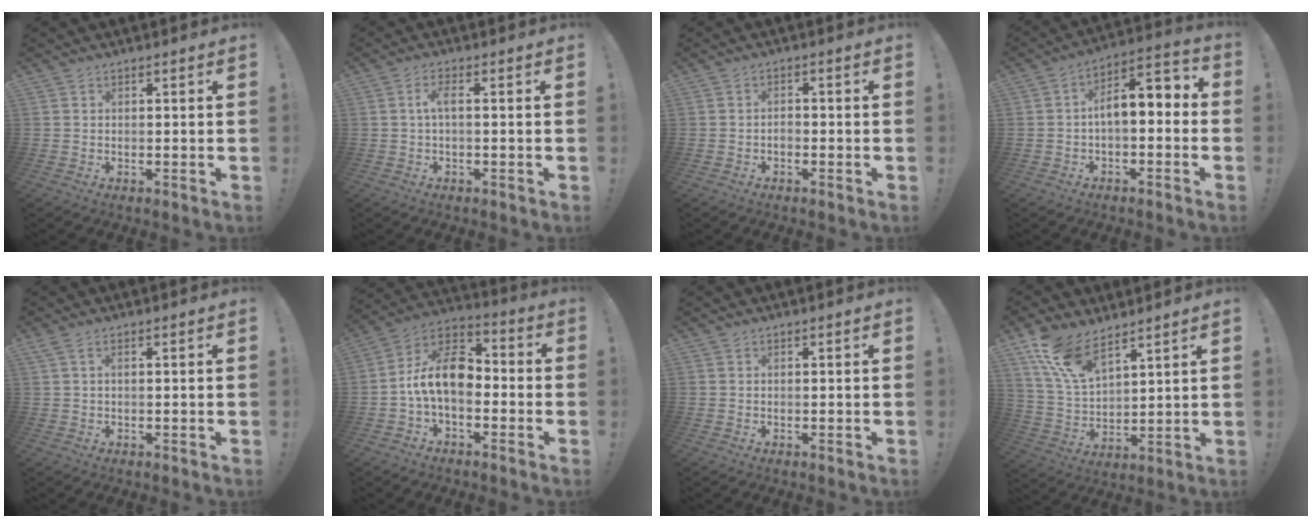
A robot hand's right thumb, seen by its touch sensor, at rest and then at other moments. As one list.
[{"total": 3.7, "force": [0.0, 0.9, 3.6], "torque": [-0.076, 0.003, -0.005]}, {"total": 1.4, "force": [-0.9, 0.8, 0.7], "torque": [-0.011, 0.003, -0.017]}, {"total": 7.7, "force": [-0.1, 3.7, 6.8], "torque": [-0.104, 0.000, 0.000]}, {"total": 1.6, "force": [0.5, 0.3, 1.5], "torque": [-0.030, 0.001, 0.009]}, {"total": 13.5, "force": [-1.0, 8.5, 10.4], "torque": [-0.194, 0.013, -0.013]}, {"total": 0.0}, {"total": 12.8, "force": [9.4, 5.5, 6.8], "torque": [-0.138, -0.050, 0.180]}]